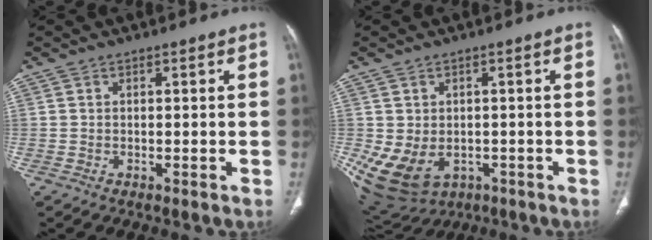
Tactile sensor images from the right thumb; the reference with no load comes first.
{"total": 12.3, "force": [-3.1, 9.6, 7.1], "torque": [-0.142, 0.003, -0.023]}